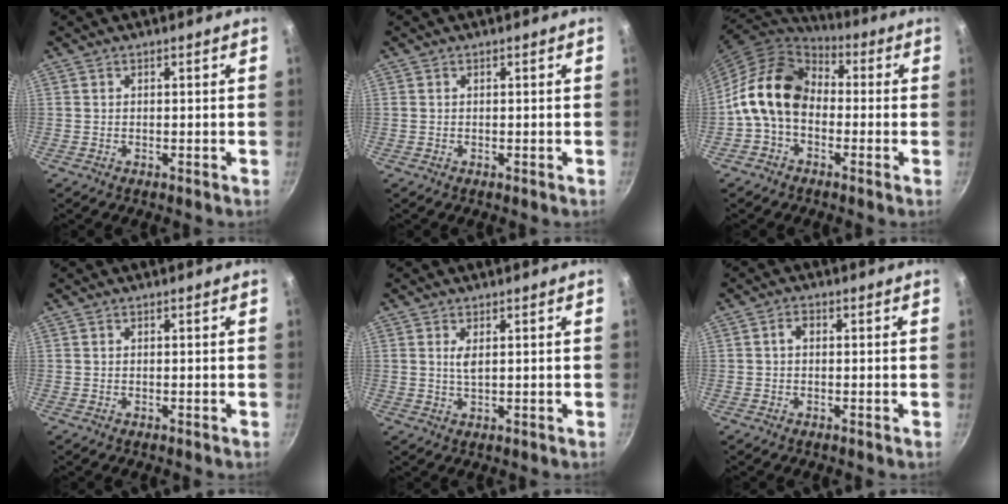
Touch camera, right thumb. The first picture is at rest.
{"total": 0.0}
{"total": 14.1, "force": [-1.1, 10.3, 9.6], "torque": [-0.145, 0.039, -0.041]}
{"total": 0.0}
{"total": 2.2, "force": [0.7, 0.9, 1.9], "torque": [-0.038, -0.005, 0.015]}
{"total": 1.8, "force": [0.1, 1.2, 1.3], "torque": [-0.021, 0.007, -0.001]}